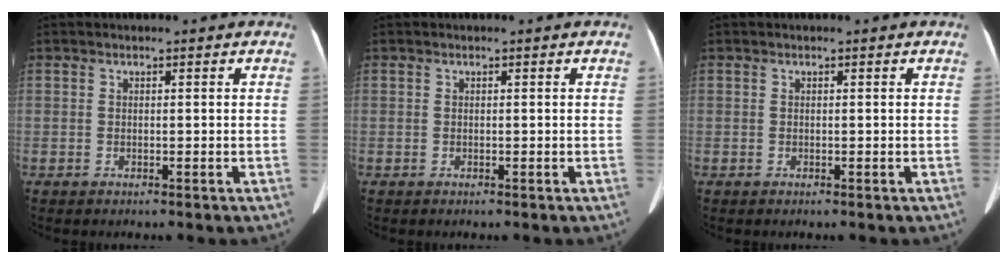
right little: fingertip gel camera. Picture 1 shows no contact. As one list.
[{"total": 0.0}, {"total": 0.0}]